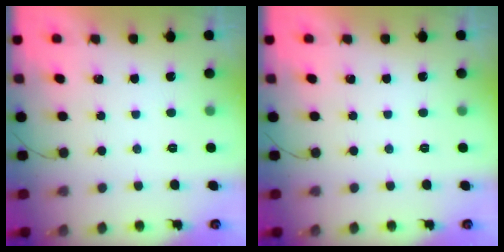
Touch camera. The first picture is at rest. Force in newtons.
{"total": 0.0}